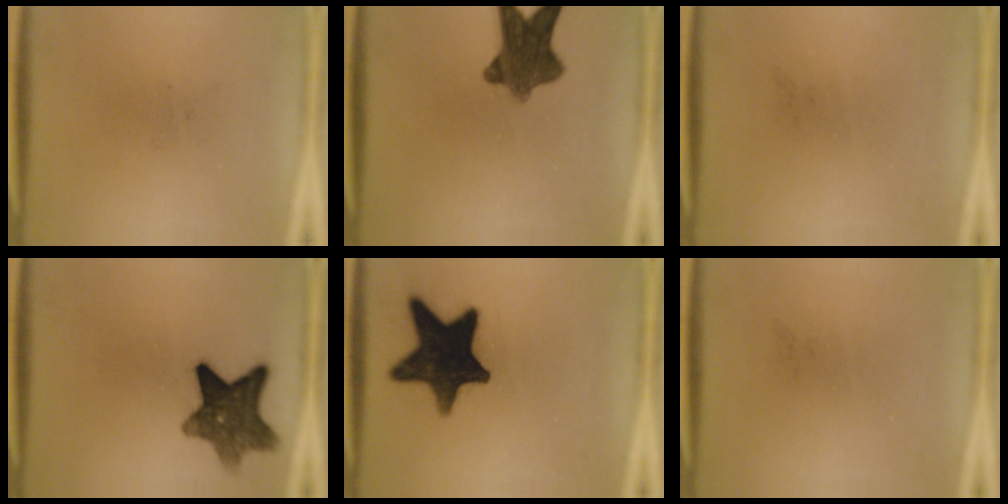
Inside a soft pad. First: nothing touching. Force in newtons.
{"total": 9.4}
{"total": 0.0}
{"total": 9.7}
{"total": 15.5}
{"total": 0.0}